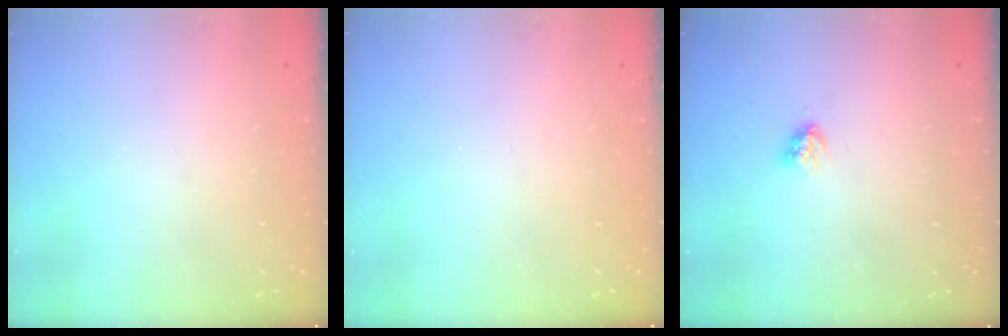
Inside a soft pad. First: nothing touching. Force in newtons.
{"total": 0.0}
{"total": 3.1, "press": 3.1, "slide": 0.3}